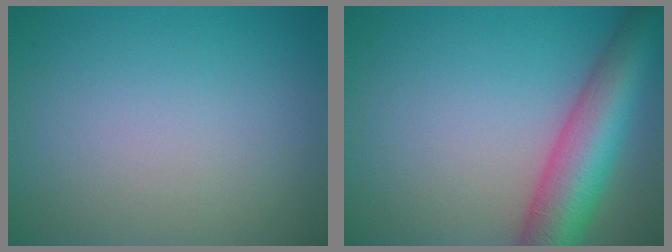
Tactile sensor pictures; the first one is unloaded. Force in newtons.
{"total": 8.8, "press": 8.8, "slide": 0.3}